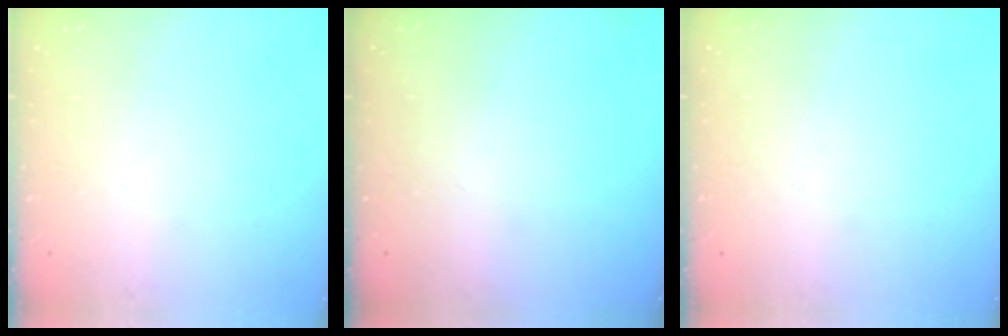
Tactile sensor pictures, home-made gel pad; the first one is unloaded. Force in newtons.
{"total": 0.0}
{"total": 0.0}